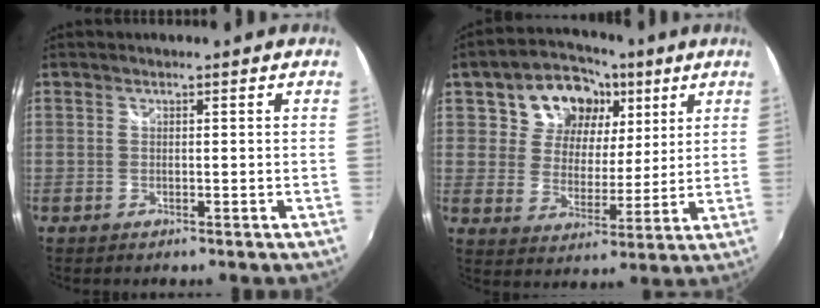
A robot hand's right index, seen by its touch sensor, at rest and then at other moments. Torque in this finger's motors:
{"motor_torque": [0.78, 0.67, 0.31, 0.03]}